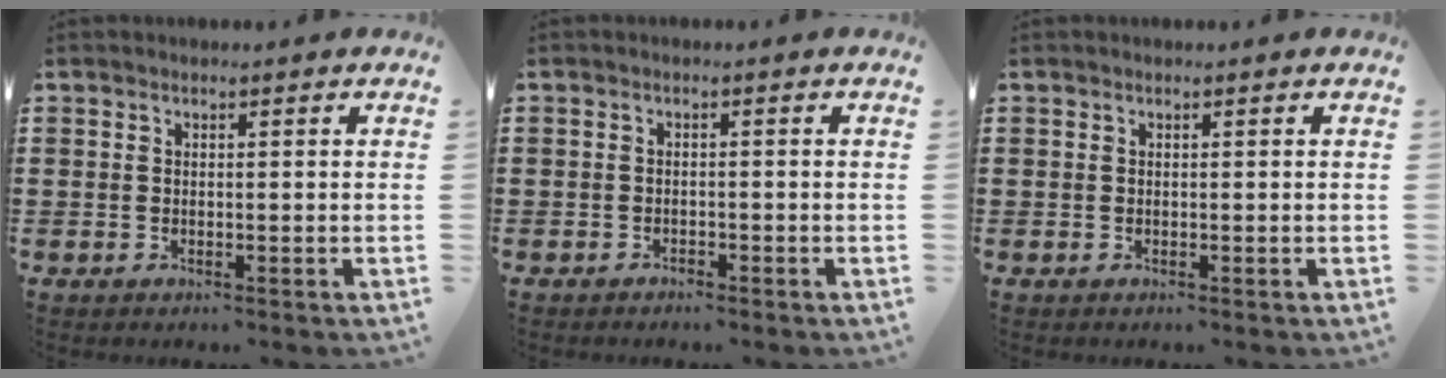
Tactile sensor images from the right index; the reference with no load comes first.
{"total": 1.1, "force": [-1.1, 0.1, -0.1], "torque": [-0.002, 0.001, -0.025]}
{"total": 0.0}